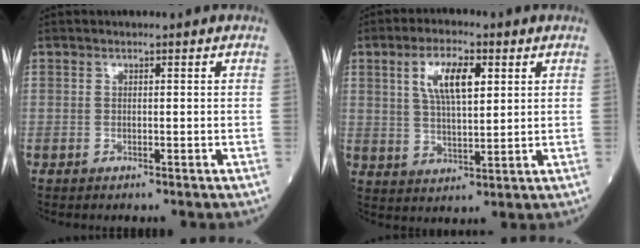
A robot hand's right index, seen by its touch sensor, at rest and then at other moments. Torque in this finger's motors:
{"motor_torque": [0.27, 0.12, 0.24, 0.13]}